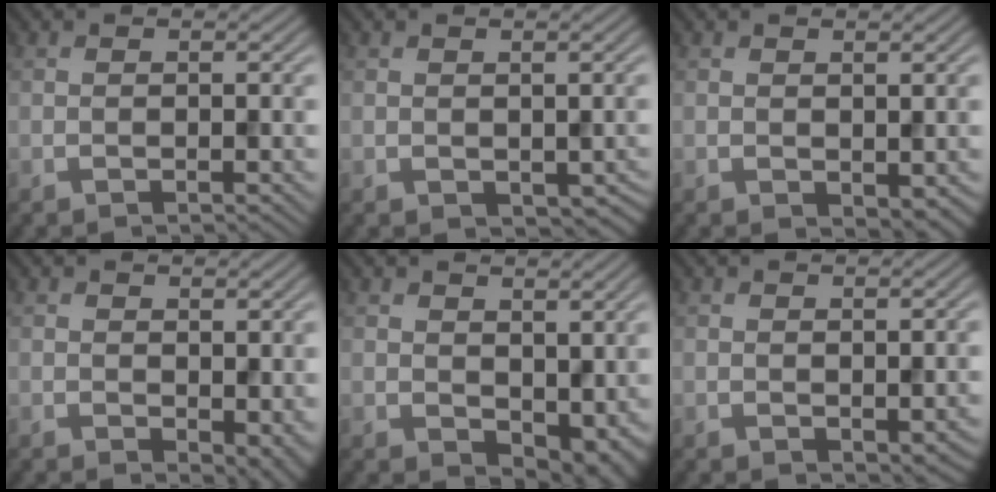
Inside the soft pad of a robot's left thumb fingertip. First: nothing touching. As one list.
[{"total": 1.7, "force": [0.1, 1.2, 1.2], "torque": [-0.022, -0.010, 0.010]}, {"total": 1.5, "force": [0.1, 1.0, 1.1], "torque": [-0.019, -0.006, 0.007]}, {"total": 4.3, "force": [-0.3, 2.7, 3.3], "torque": [-0.051, -0.017, 0.005]}, {"total": 6.2, "force": [1.6, 4.1, 4.3], "torque": [-0.077, -0.021, 0.038]}, {"total": 1.5, "force": [-0.1, 0.9, 1.2], "torque": [-0.019, -0.006, 0.004]}]